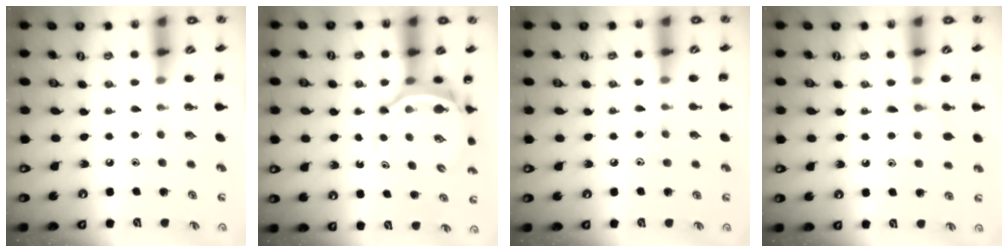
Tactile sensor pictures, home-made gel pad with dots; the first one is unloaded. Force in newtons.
{"total": 6.4, "press": 6.4, "slide": 0.6}
{"total": 5.5, "press": 5.2, "slide": 1.7}
{"total": 4.4, "press": 4.2, "slide": 1.2}